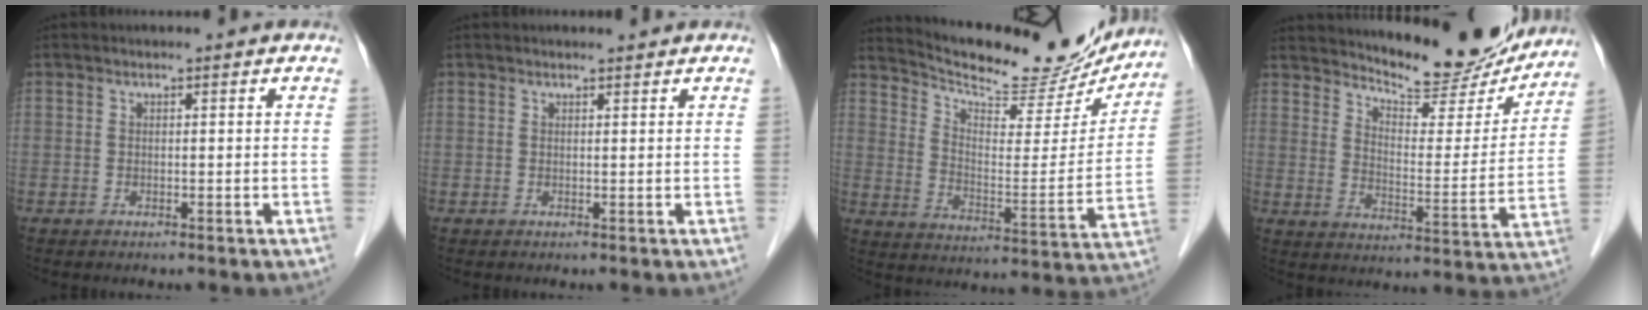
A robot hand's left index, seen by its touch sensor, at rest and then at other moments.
{"total": 0.9, "force": [0.9, 0.0, 0.1], "torque": [-0.008, 0.002, 0.016]}
{"total": 21.5, "force": [19.8, 4.4, 7.2], "torque": [-0.114, -0.031, 0.277]}
{"total": 16.4, "force": [15.5, 3.2, 4.4], "torque": [-0.061, -0.030, 0.207]}